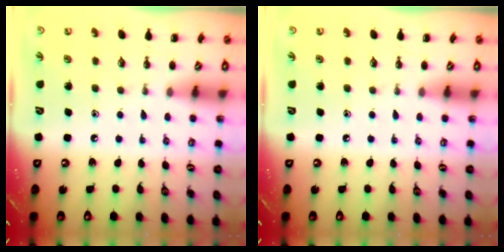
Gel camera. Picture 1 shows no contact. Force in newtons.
{"total": 0.0}